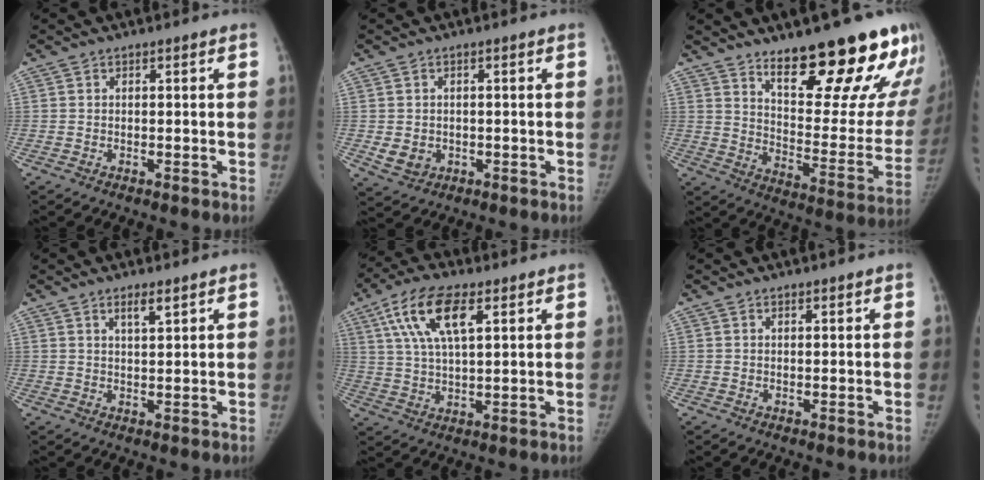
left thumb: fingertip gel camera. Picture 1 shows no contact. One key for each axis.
{"total": 4.2, "fx": -0.8, "fy": 3.6, "fz": 1.9, "tx": -0.023, "ty": -0.001, "tz": -0.002}
{"total": 25.3, "fx": 17.3, "fy": 7.2, "fz": 17.1, "tx": -0.187, "ty": -0.115, "tz": 0.248}
{"total": 2.8, "fx": 1.9, "fy": 0.7, "fz": 1.9, "tx": -0.029, "ty": -0.014, "tz": 0.034}
{"total": 12.2, "fx": 5.3, "fy": 5.1, "fz": 9.8, "tx": -0.185, "ty": -0.002, "tz": 0.098}
{"total": 0.6, "fx": 0.5, "fy": 0.2, "fz": 0.3, "tx": -0.006, "ty": -0.003, "tz": 0.008}